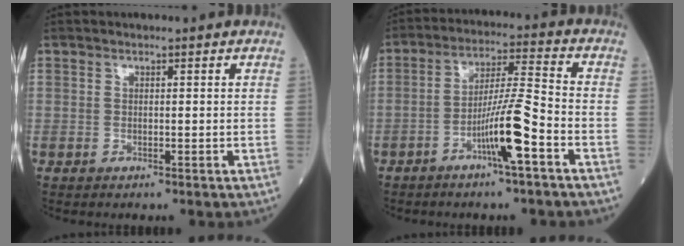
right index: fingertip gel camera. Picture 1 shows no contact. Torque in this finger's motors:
{"motor_torque": [1.54, -0.56, 0.75, 0.19]}